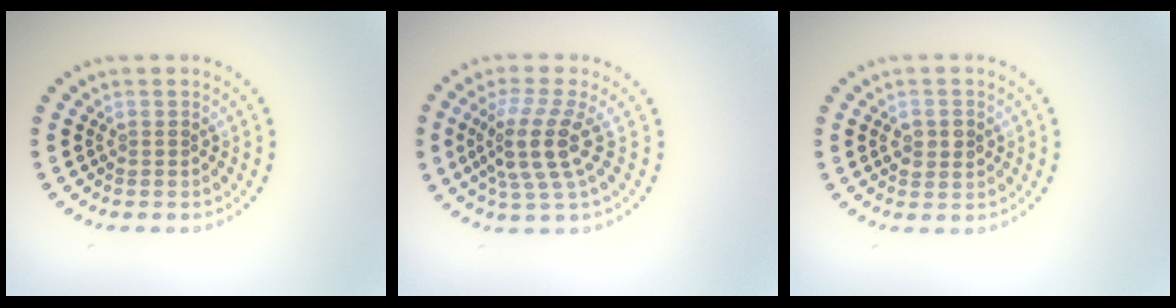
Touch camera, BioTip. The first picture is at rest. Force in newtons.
{"total": 4.4, "press": 3.3, "slide": 2.9}
{"total": 2.0, "press": 1.9, "slide": 0.3}